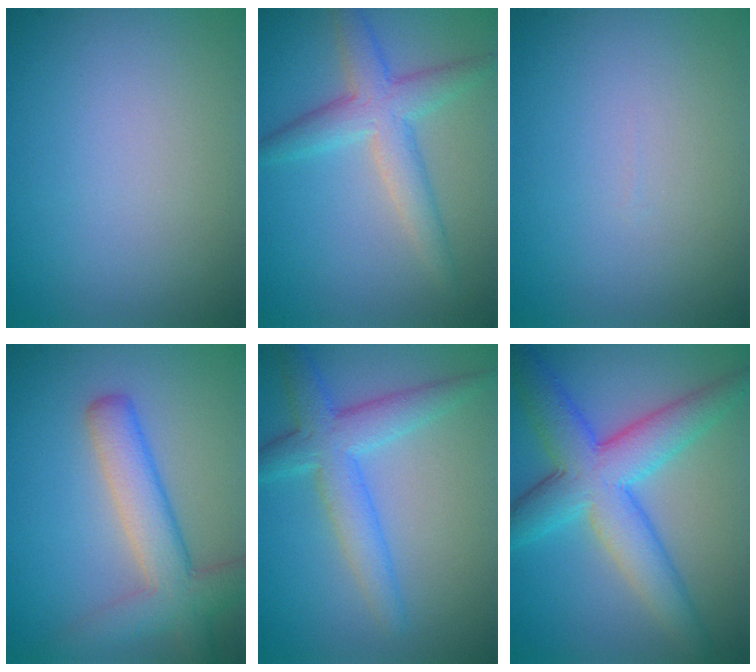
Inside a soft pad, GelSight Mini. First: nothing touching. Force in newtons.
{"total": 4.3, "press": 4.3, "slide": 0.3}
{"total": 0.0}
{"total": 5.4, "press": 5.3, "slide": 0.4}
{"total": 4.4, "press": 4.4, "slide": 0.1}
{"total": 7.6, "press": 7.5, "slide": 0.3}